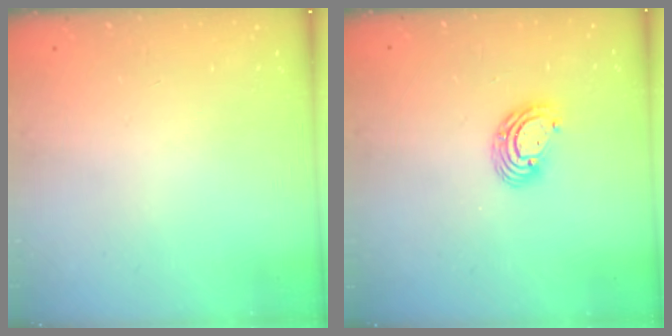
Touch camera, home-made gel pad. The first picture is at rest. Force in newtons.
{"total": 6.7, "press": 6.6, "slide": 0.8}